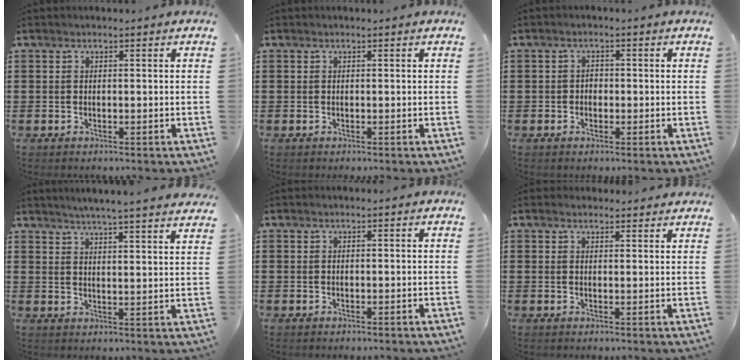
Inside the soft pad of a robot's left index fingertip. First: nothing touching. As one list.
[{"total": 0.0}, {"total": 1.4, "force": [-0.6, 1.1, 0.5], "torque": [-0.014, 0.003, -0.014]}, {"total": 4.2, "force": [4.0, -0.9, 0.9], "torque": [-0.031, -0.022, 0.069]}, {"total": 0.0}, {"total": 1.6, "force": [1.5, 0.5, 0.1], "torque": [-0.005, 0.004, 0.030]}]